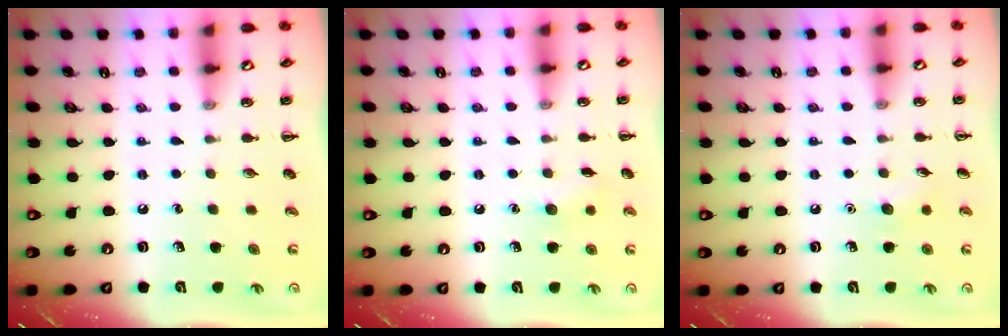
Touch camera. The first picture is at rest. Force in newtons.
{"total": 5.8, "press": 5.7, "slide": 1.1}
{"total": 5.0, "press": 4.8, "slide": 1.3}